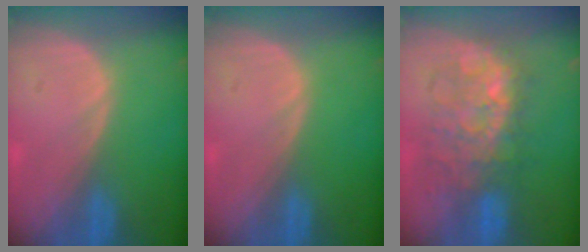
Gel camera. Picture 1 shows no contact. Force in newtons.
{"total": 0.0}
{"total": 9.0, "press": 9.0, "slide": 0.9}